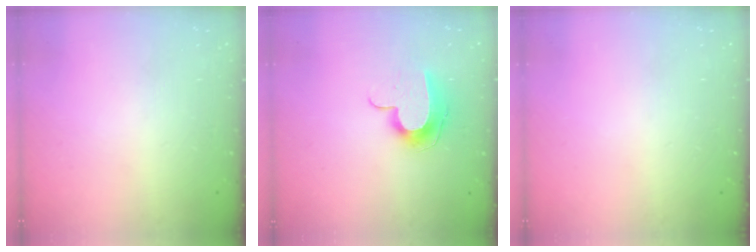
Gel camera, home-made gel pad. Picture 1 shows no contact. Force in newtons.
{"total": 9.8, "press": 9.8, "slide": 0.1}
{"total": 0.0}